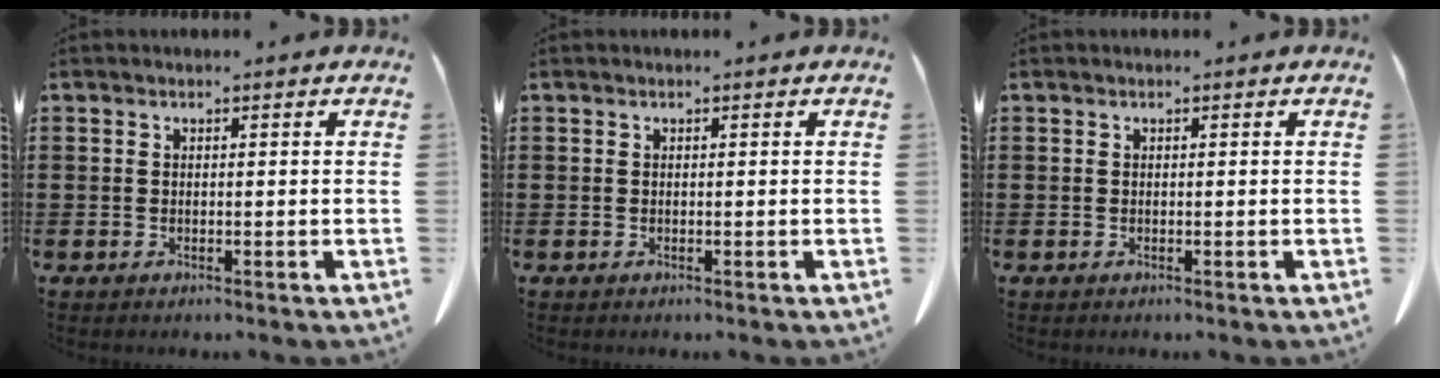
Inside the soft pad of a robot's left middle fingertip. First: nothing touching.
{"total": 0.0}
{"total": 0.0}